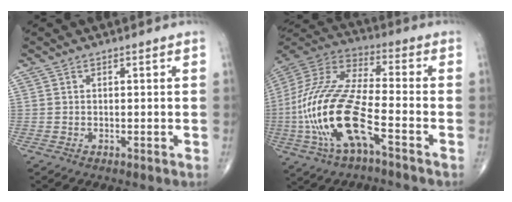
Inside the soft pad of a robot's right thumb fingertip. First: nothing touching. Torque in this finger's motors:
{"motor_torque": [0.22, 1.46, 2.32, -0.45, 0.85]}